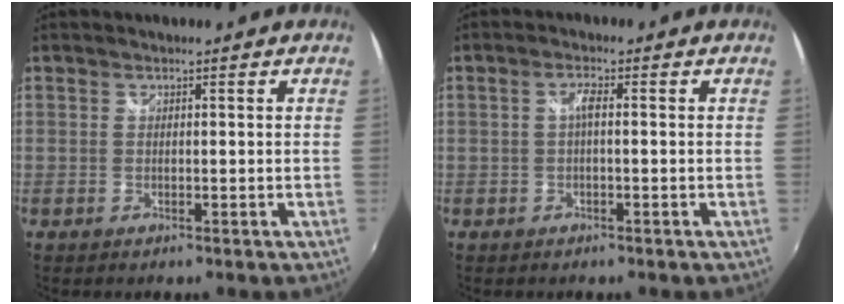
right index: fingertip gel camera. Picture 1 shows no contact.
{"total": 1.9, "force": [-0.2, 0.3, 1.9], "torque": [-0.036, 0.007, -0.005]}